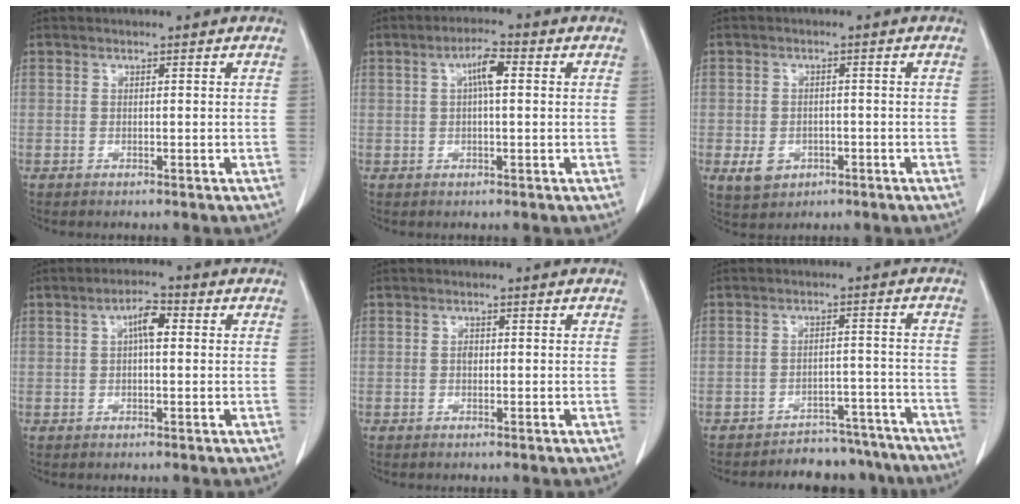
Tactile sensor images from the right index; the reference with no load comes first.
{"total": 4.1, "force": [0.9, 0.8, 3.9], "torque": [-0.071, 0.011, 0.012]}
{"total": 4.1, "force": [-1.5, 3.4, 1.7], "torque": [-0.028, 0.002, -0.010]}
{"total": 3.8, "force": [0.8, 1.2, 3.5], "torque": [-0.062, 0.013, 0.011]}
{"total": 0.8, "force": [0.0, 0.6, 0.6], "torque": [-0.012, 0.002, -0.002]}
{"total": 10.1, "force": [-9.4, 3.7, 0.4], "torque": [0.022, 0.033, -0.113]}